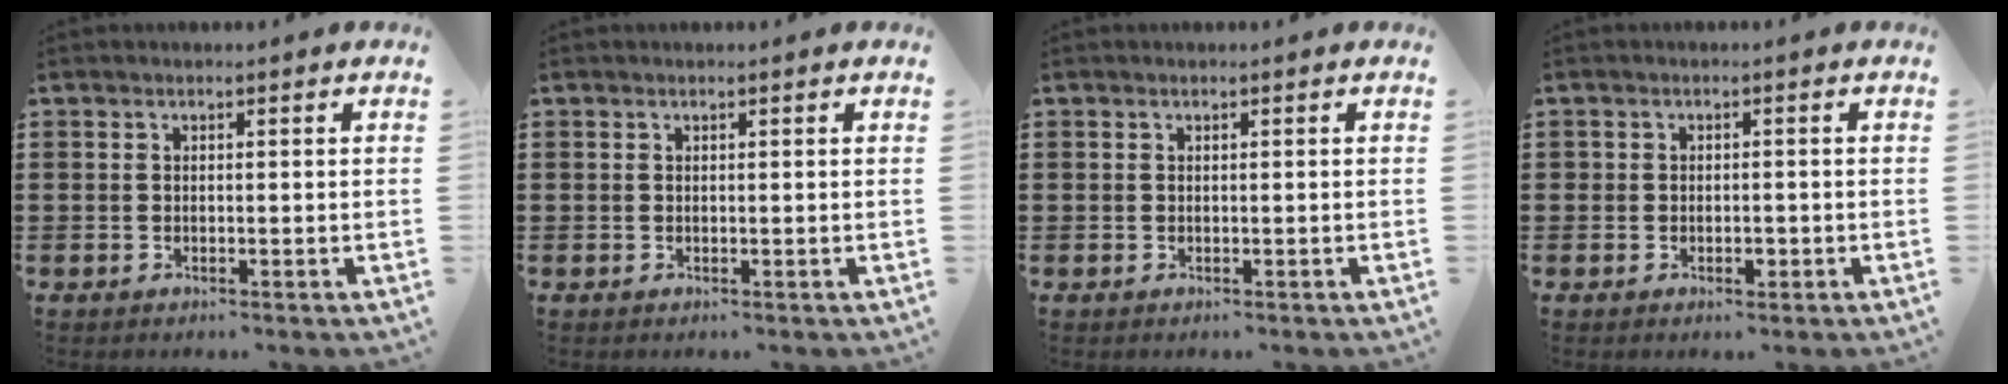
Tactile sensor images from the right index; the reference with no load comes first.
{"total": 0.0}
{"total": 0.0}
{"total": 1.5, "force": [-0.6, 1.1, 0.9], "torque": [-0.018, 0.001, -0.011]}